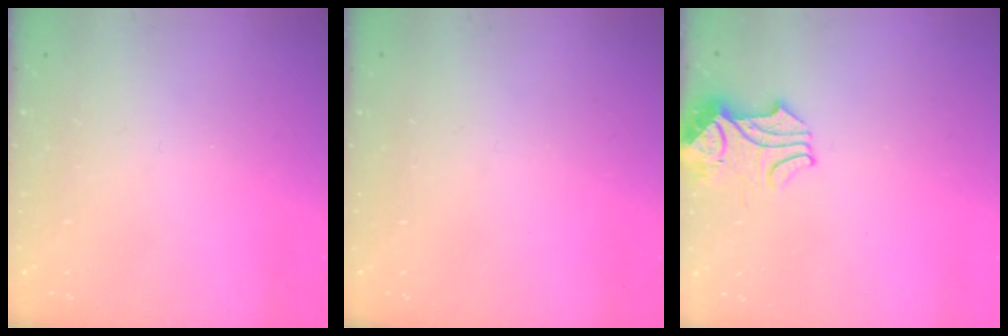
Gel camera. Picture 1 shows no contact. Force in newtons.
{"total": 0.0}
{"total": 2.1, "press": 2.0, "slide": 0.5}